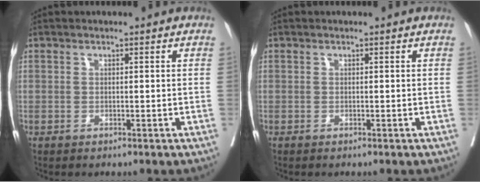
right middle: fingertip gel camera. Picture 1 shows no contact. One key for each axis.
{"total": 0.0}